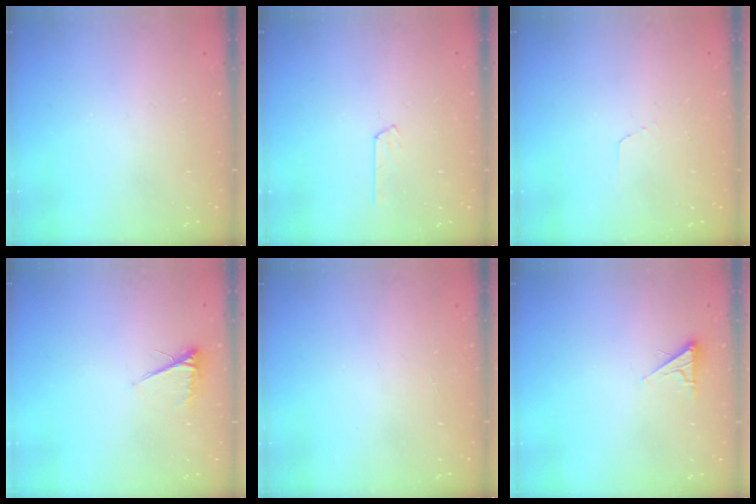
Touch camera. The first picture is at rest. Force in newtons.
{"total": 3.7, "press": 3.7, "slide": 0.5}
{"total": 2.6, "press": 2.6, "slide": 0.1}
{"total": 4.6, "press": 4.6, "slide": 0.5}
{"total": 0.0}
{"total": 2.5, "press": 2.5, "slide": 0.5}